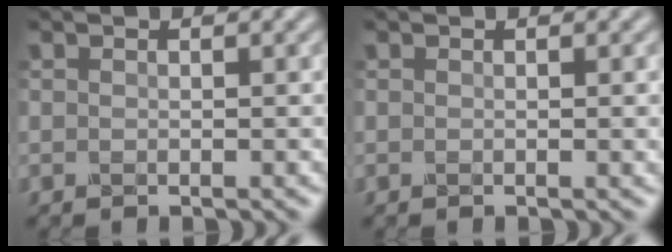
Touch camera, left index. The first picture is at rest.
{"total": 0.8, "force": [-0.1, 0.3, 0.7], "torque": [-0.009, 0.000, -0.001]}